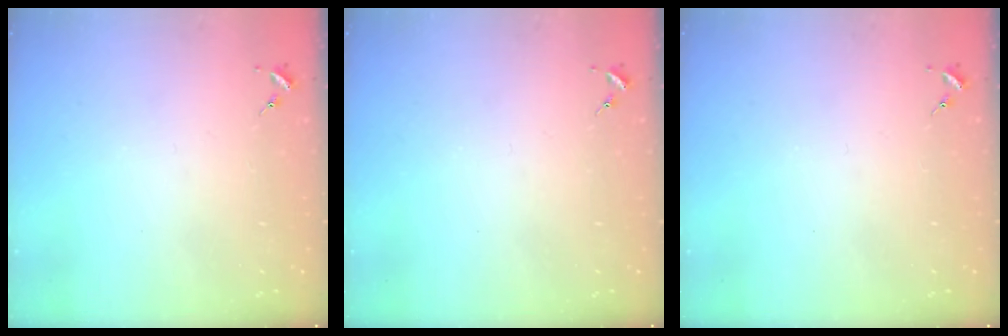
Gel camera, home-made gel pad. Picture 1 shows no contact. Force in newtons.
{"total": 0.0}
{"total": 0.0}